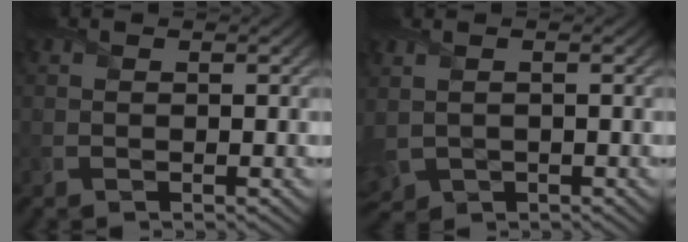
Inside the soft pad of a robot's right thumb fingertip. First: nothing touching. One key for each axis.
{"total": 3.7, "fx": -0.4, "fy": 2.4, "fz": 2.8, "tx": -0.079, "ty": -0.009, "tz": 0.001}